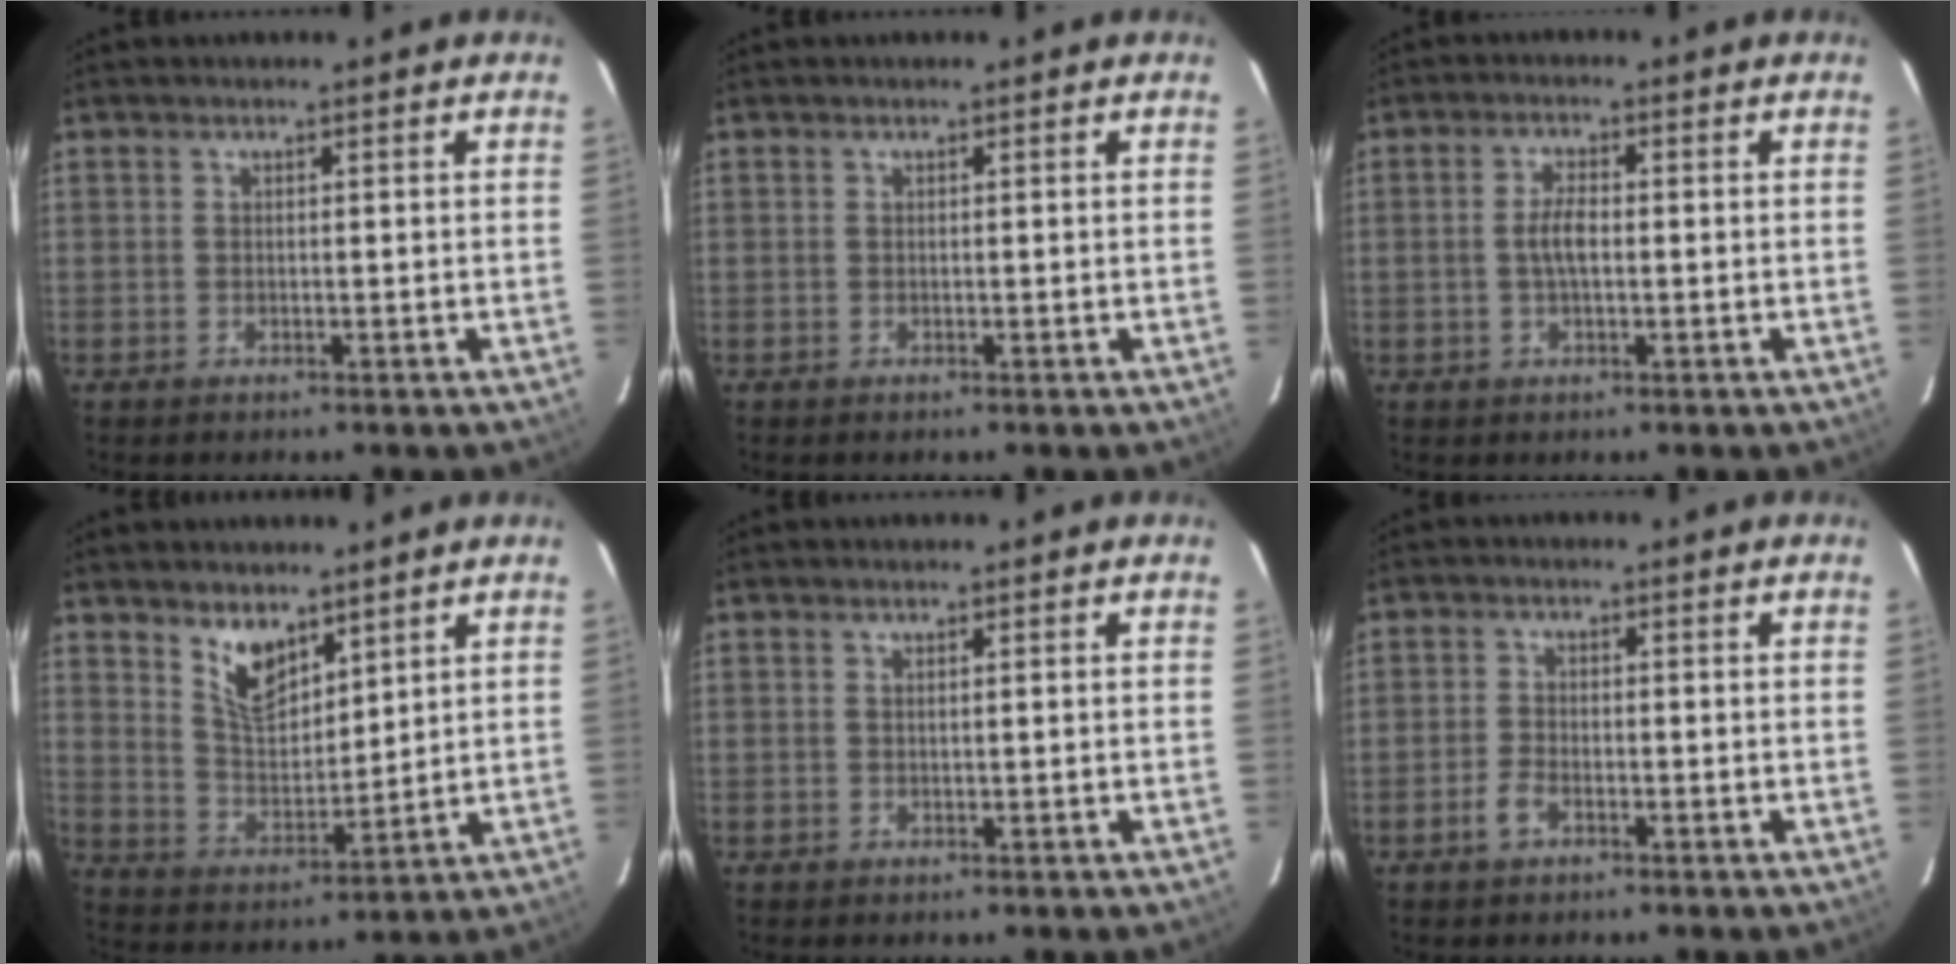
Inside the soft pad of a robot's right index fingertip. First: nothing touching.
{"total": 0.0}
{"total": 3.5, "force": [-0.4, 1.3, 3.3], "torque": [-0.066, 0.005, -0.006]}
{"total": 7.8, "force": [5.3, 3.6, 4.4], "torque": [-0.073, 0.001, 0.109]}
{"total": 0.0}
{"total": 2.8, "force": [-1.7, 1.4, 1.8], "torque": [-0.048, 0.003, -0.035]}